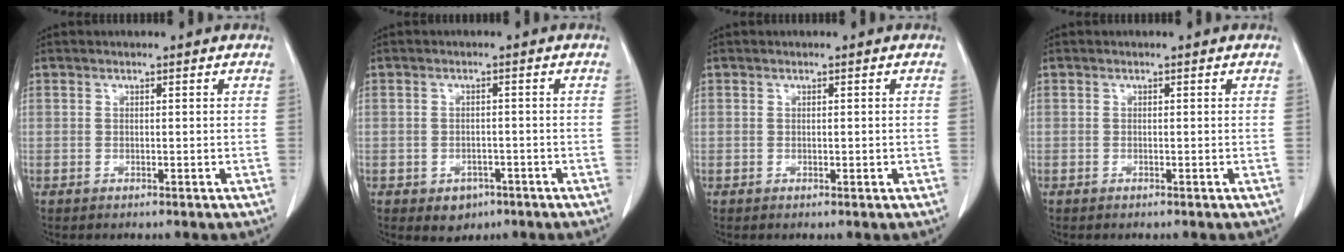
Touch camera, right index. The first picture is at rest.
{"total": 3.1, "force": [-1.6, 2.4, 1.2], "torque": [-0.007, 0.007, -0.010]}
{"total": 0.6, "force": [0.0, 0.4, 0.4], "torque": [-0.008, 0.000, 0.003]}
{"total": 0.0}